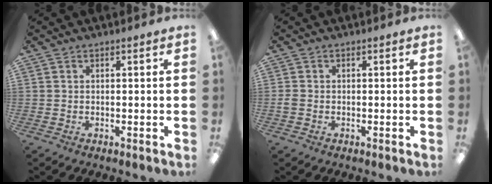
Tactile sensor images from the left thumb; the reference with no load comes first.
{"total": 1.3, "force": [-0.4, 1.0, 0.8], "torque": [-0.013, 0.003, -0.007]}